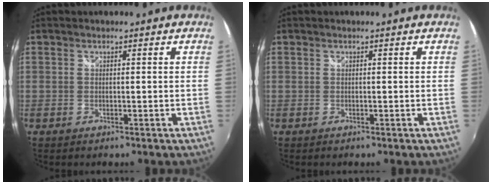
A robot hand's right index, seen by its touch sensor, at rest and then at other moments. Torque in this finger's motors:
{"motor_torque": [-0.05, 0.03, 0.00, 0.00]}